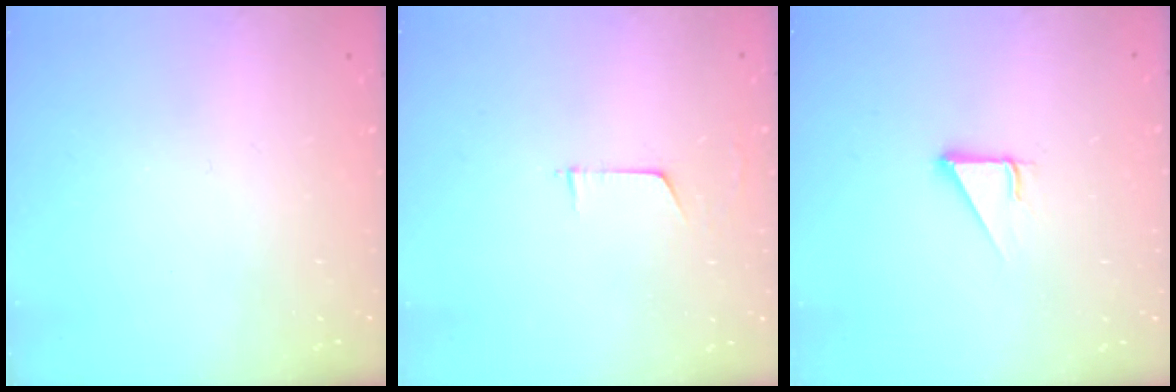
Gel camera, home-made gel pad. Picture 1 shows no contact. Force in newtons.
{"total": 3.7, "press": 3.6, "slide": 0.4}
{"total": 2.9, "press": 2.9, "slide": 0.1}